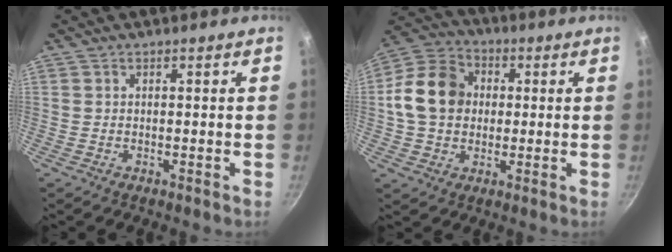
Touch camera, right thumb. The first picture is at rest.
{"total": 13.1, "force": [0.8, 10.8, 7.5], "torque": [-0.106, 0.018, -0.002]}